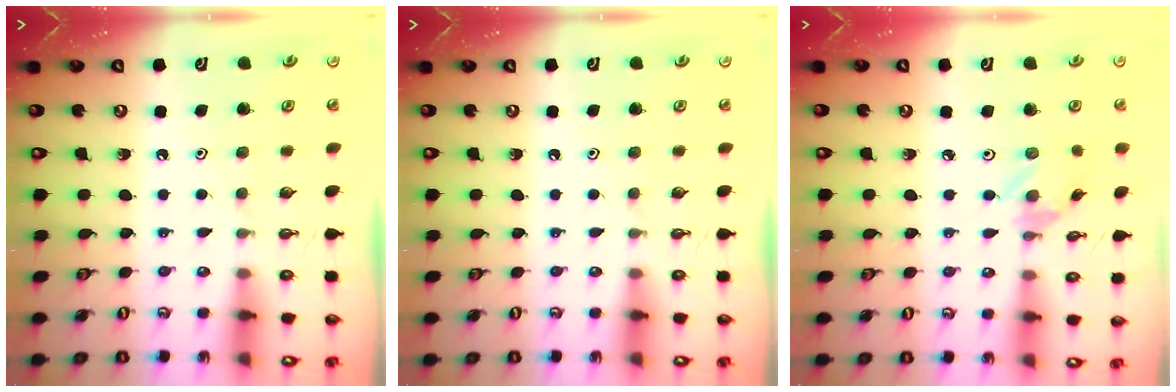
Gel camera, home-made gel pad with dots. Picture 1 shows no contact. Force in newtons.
{"total": 0.0}
{"total": 2.1, "press": 2.1, "slide": 0.1}